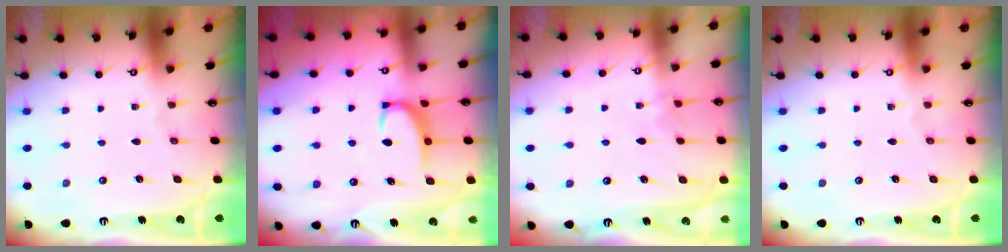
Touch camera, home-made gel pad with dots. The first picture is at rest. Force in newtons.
{"total": 4.3, "press": 4.2, "slide": 0.9}
{"total": 1.1, "press": 1.0, "slide": 0.4}
{"total": 0.0}